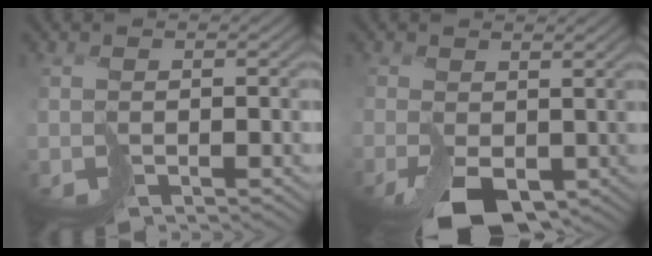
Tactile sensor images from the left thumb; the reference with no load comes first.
{"total": 5.7, "force": [-2.2, 3.2, 4.2], "torque": [-0.076, -0.012, -0.028]}